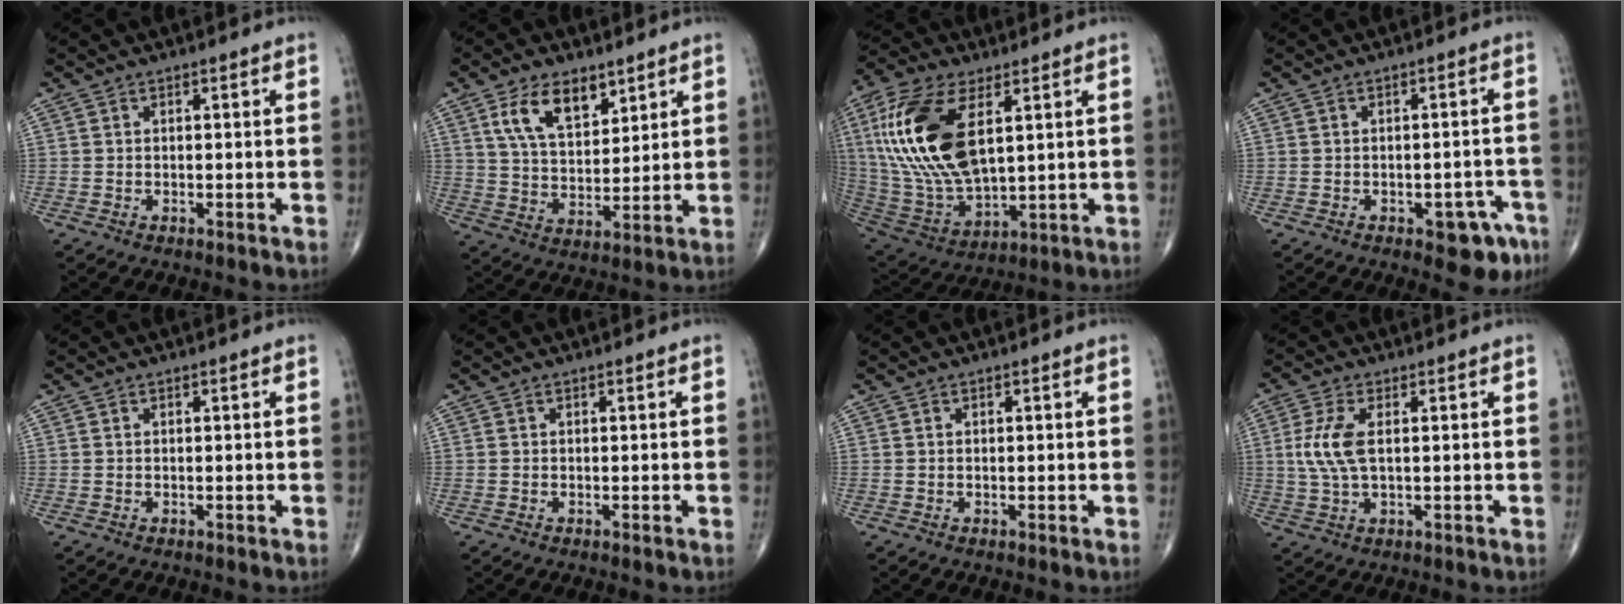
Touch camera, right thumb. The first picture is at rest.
{"total": 10.7, "force": [5.9, 5.6, 7.0], "torque": [-0.107, -0.030, 0.117]}
{"total": 22.4, "force": [6.0, 10.9, 18.6], "torque": [-0.393, -0.026, 0.117]}
{"total": 6.4, "force": [-3.4, 3.1, 4.5], "torque": [-0.031, 0.020, -0.036]}
{"total": 0.0}
{"total": 0.0}
{"total": 0.0}
{"total": 6.8, "force": [1.0, 2.9, 6.1], "torque": [-0.151, 0.001, 0.020]}